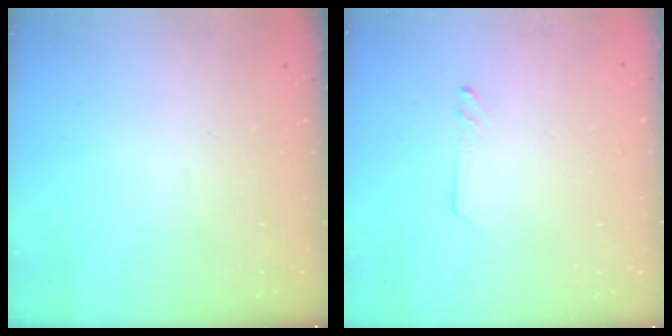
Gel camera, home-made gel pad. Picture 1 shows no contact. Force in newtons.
{"total": 1.8, "press": 1.7, "slide": 0.0}